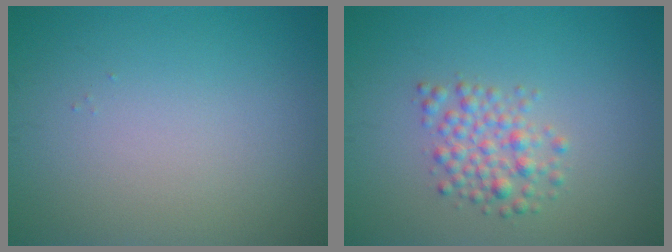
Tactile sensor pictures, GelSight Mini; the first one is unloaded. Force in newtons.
{"total": 2.7, "press": 2.7, "slide": 0.1}